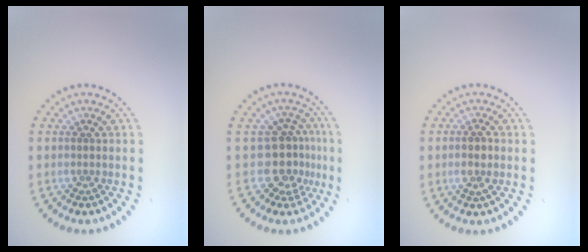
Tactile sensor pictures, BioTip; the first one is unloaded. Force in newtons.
{"total": 3.3, "press": 2.4, "slide": 2.2}
{"total": 1.4, "press": 1.4, "slide": 0.4}